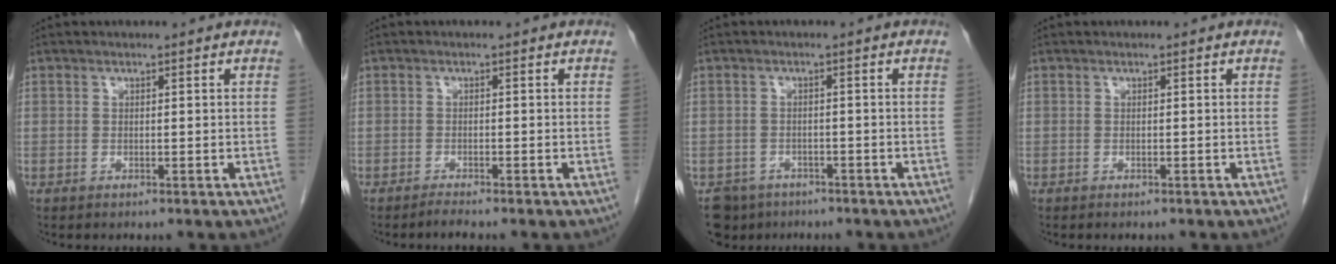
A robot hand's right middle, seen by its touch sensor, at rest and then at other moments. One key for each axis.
{"total": 1.3, "fx": -1.2, "fy": -0.2, "fz": 0.4, "tx": -0.014, "ty": -0.003, "tz": -0.021}
{"total": 4.2, "fx": -3.2, "fy": 2.7, "fz": 0.1, "tx": 0.000, "ty": 0.002, "tz": -0.051}
{"total": 0.8, "fx": -0.7, "fy": 0.3, "fz": 0.2, "tx": -0.007, "ty": -0.002, "tz": -0.009}